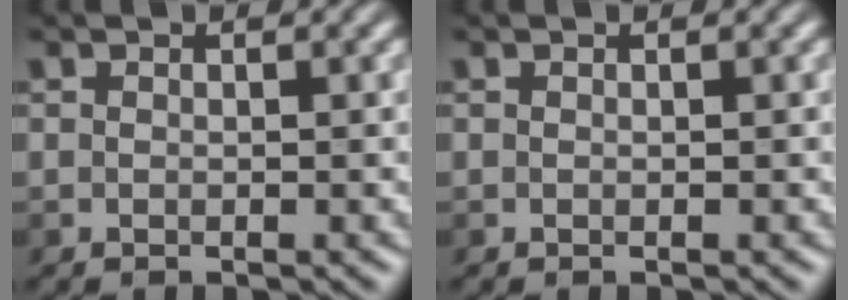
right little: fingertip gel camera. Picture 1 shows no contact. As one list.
[{"total": 0.0}]